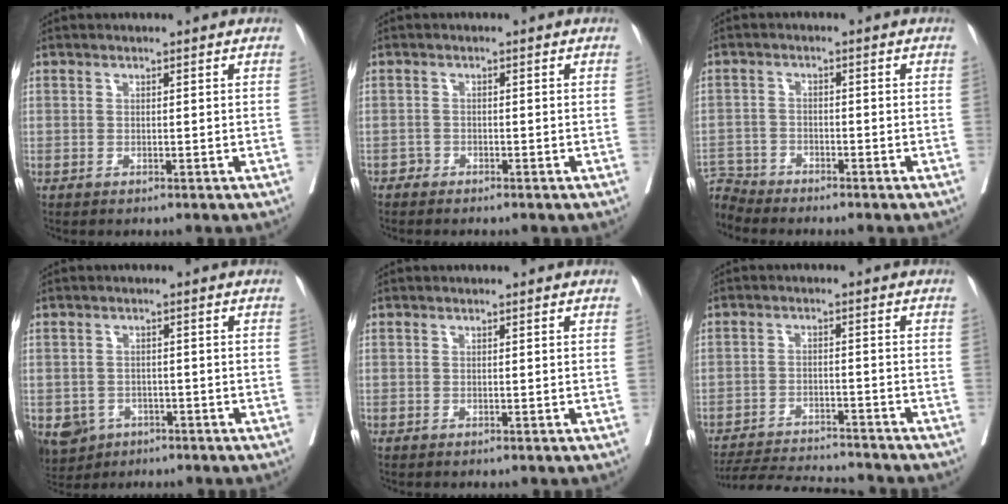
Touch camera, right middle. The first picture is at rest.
{"total": 0.8, "force": [-0.8, 0.3, -0.1], "torque": [0.001, 0.002, -0.020]}
{"total": 4.5, "force": [-4.4, 0.0, -1.1], "torque": [0.024, -0.003, -0.086]}
{"total": 5.7, "force": [-3.1, 4.5, 1.6], "torque": [-0.029, 0.001, -0.043]}
{"total": 0.0}
{"total": 11.5, "force": [-11.1, 0.5, 2.8], "torque": [-0.044, -0.004, -0.168]}